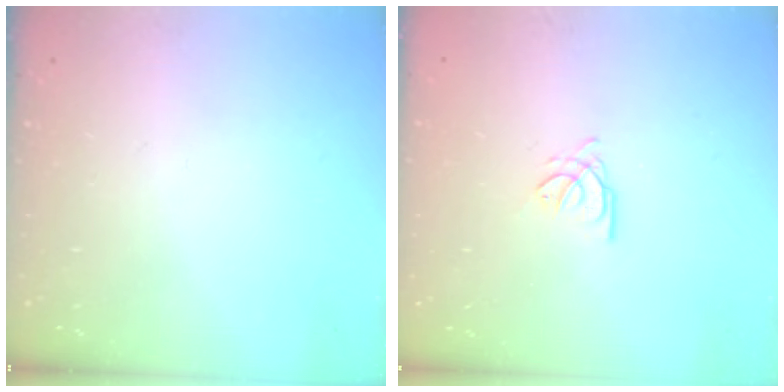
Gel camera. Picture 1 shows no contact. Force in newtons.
{"total": 3.1, "press": 3.1, "slide": 0.1}